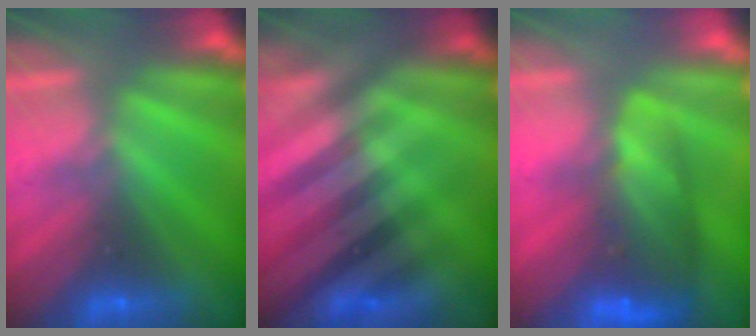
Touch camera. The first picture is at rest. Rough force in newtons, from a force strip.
{"total": 2.8}
{"total": 10.8}